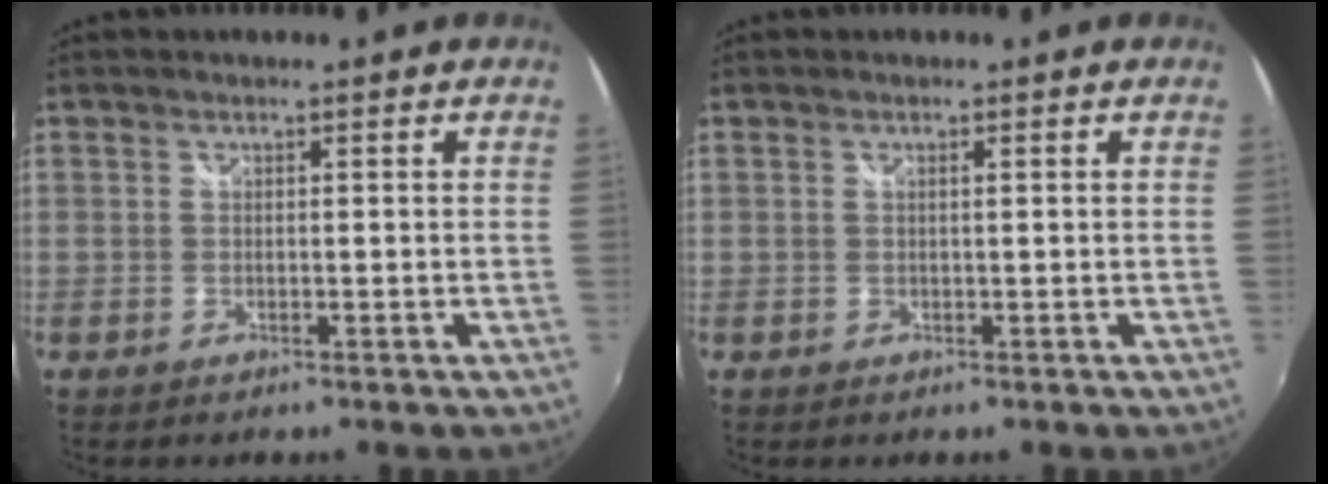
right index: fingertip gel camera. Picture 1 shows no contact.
{"total": 0.7, "force": [0.2, -0.2, 0.6], "torque": [-0.012, 0.001, 0.002]}